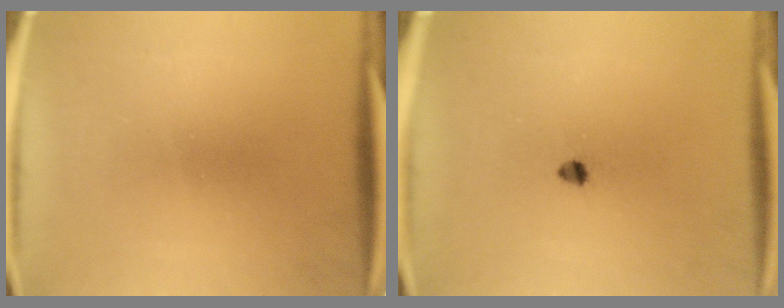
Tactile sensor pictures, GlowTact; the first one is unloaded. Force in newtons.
{"total": 1.4}